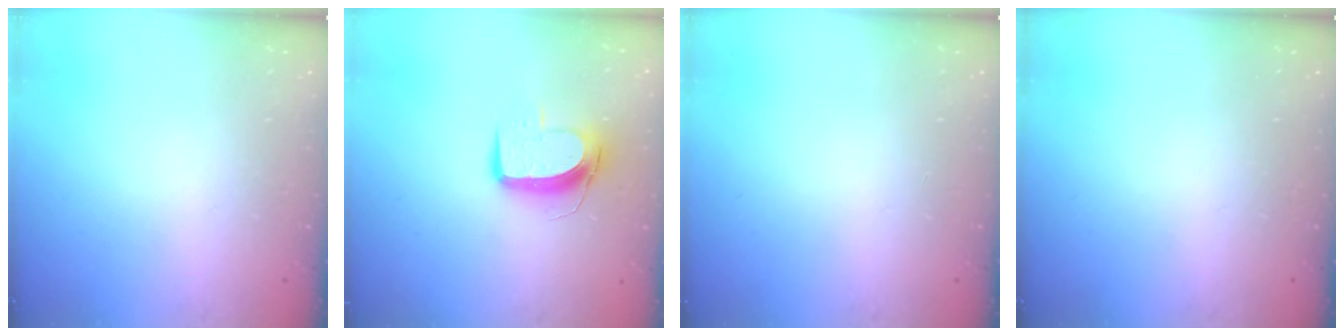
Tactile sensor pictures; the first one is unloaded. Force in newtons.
{"total": 10.0, "press": 9.9, "slide": 0.8}
{"total": 0.0}
{"total": 0.0}